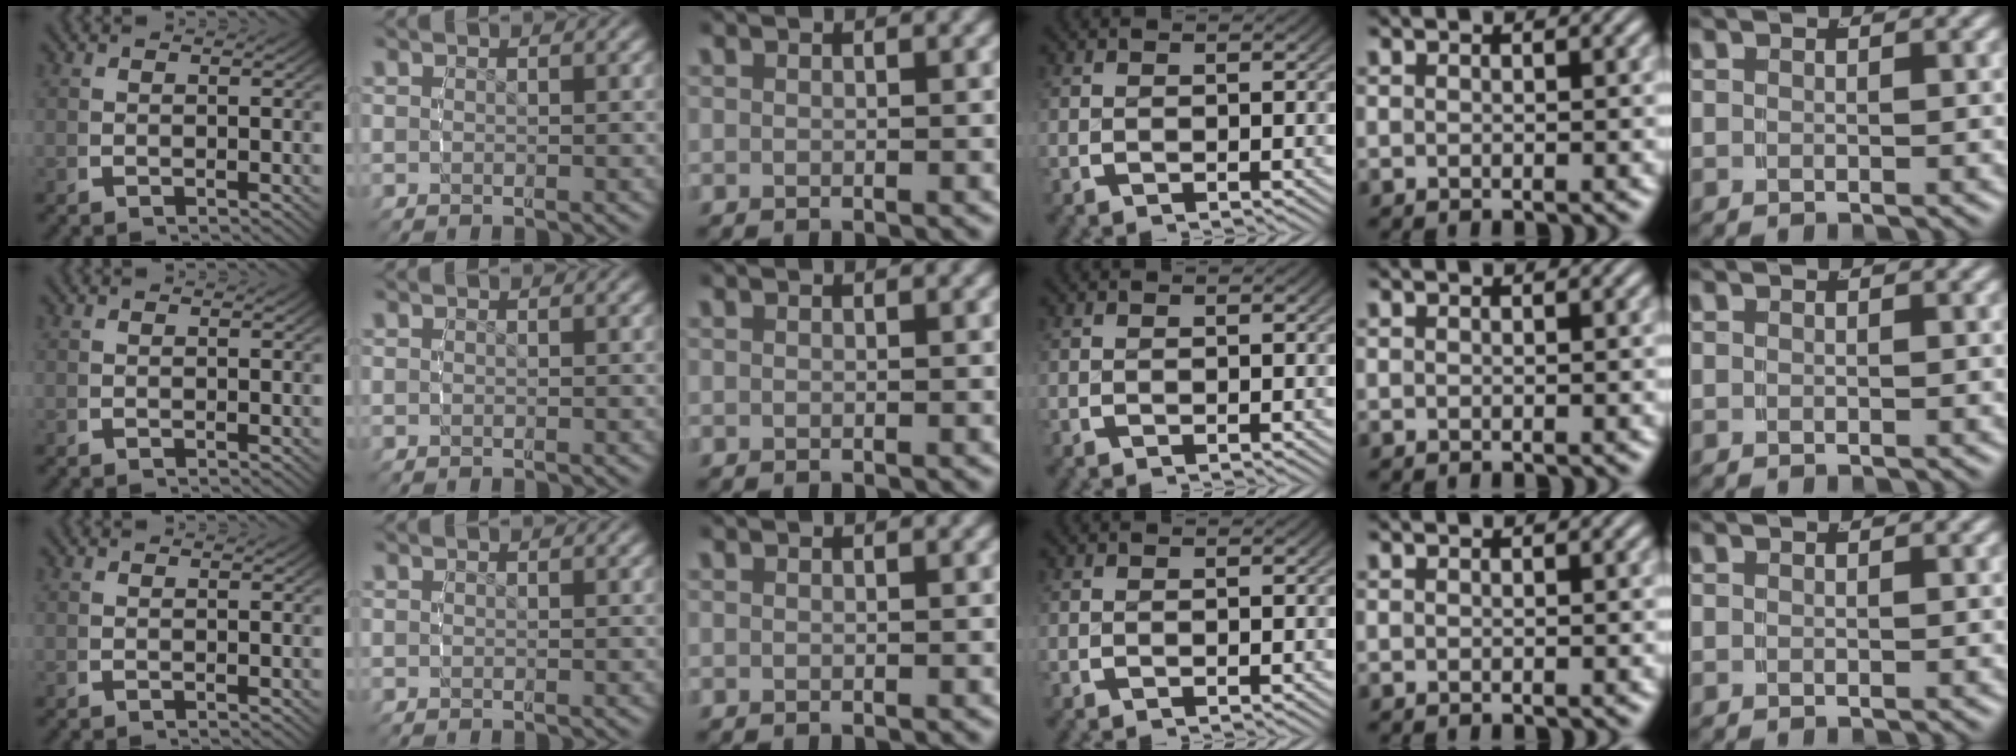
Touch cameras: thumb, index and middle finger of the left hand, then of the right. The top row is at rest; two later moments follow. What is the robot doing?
{"motion": "reach", "object": "coat"}